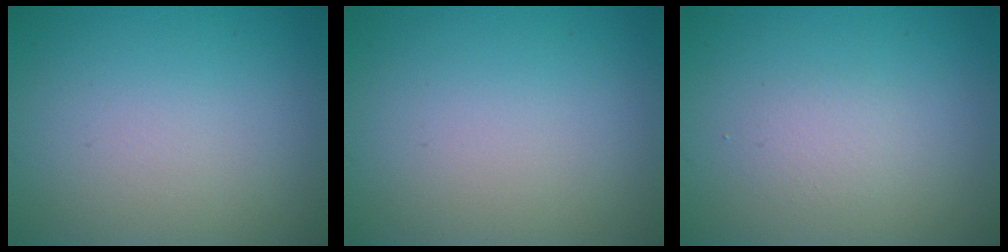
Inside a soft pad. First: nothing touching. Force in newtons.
{"total": 0.0}
{"total": 1.2, "press": 1.2, "slide": 0.0}